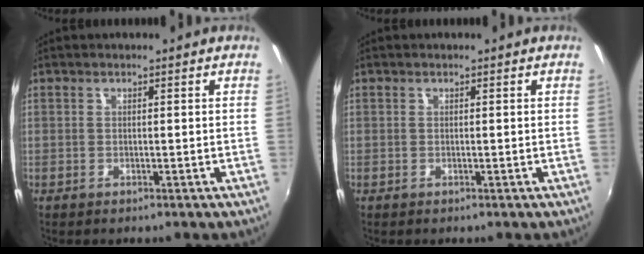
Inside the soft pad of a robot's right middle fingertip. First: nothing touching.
{"total": 0.0}